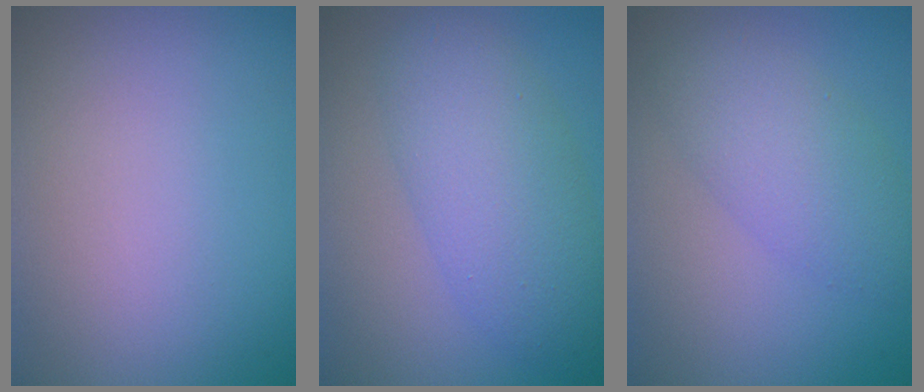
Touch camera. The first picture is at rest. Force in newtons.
{"total": 6.1, "press": 6.1, "slide": 0.0}
{"total": 4.5, "press": 4.5, "slide": 0.1}